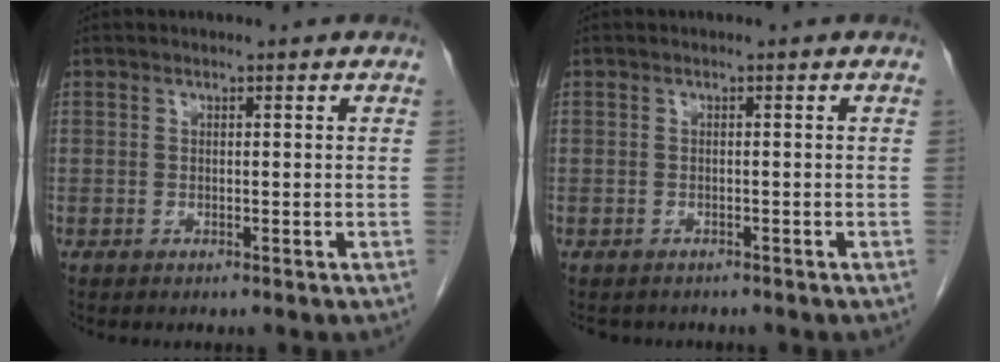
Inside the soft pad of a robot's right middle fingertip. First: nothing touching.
{"total": 3.2, "force": [-2.8, 1.4, 0.6], "torque": [-0.011, -0.002, -0.035]}